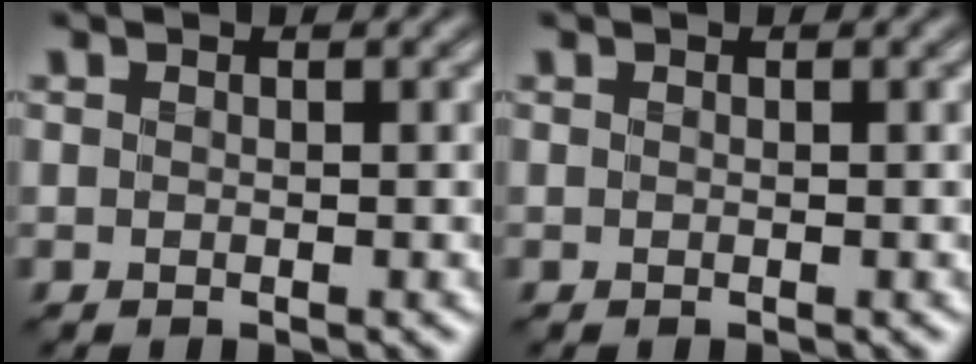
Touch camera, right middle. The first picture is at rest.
{"total": 0.0}